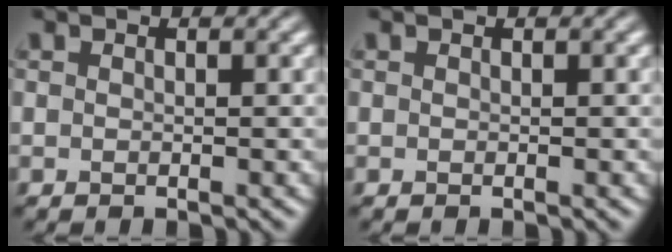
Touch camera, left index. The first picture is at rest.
{"total": 0.0}